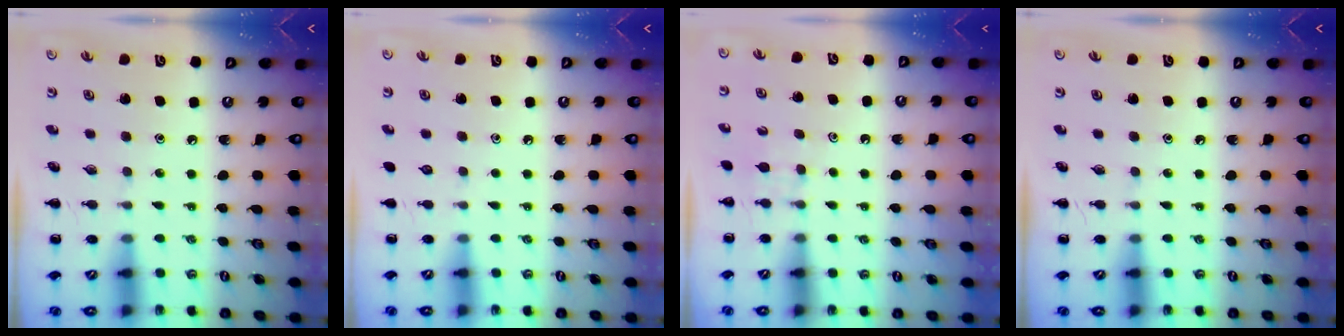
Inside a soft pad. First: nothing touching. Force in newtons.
{"total": 0.0}
{"total": 4.2, "press": 3.9, "slide": 1.4}
{"total": 0.0}